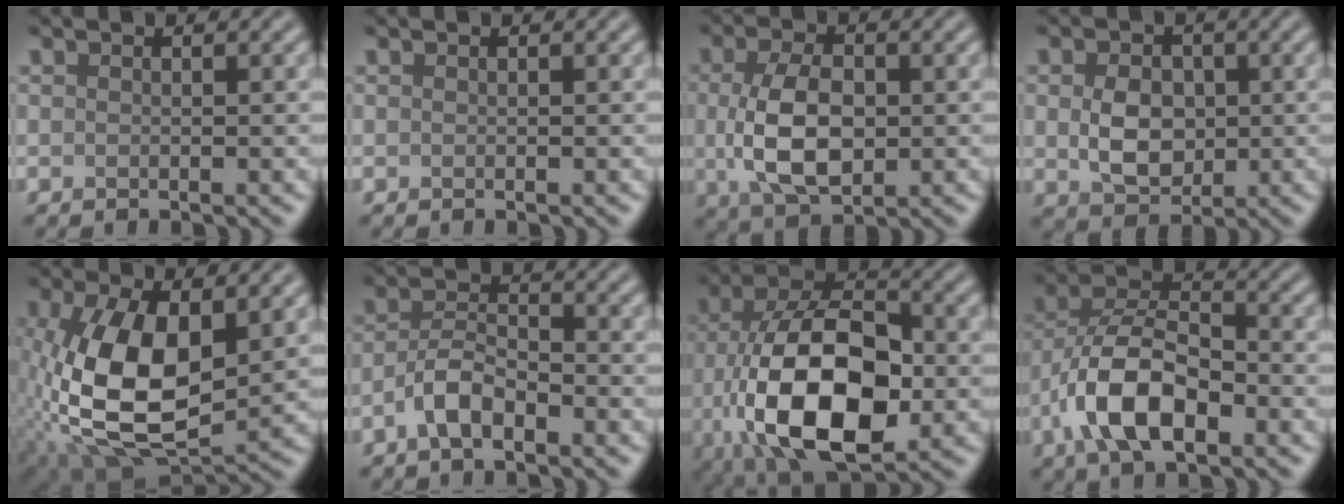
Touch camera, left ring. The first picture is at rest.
{"total": 0.0}
{"total": 6.6, "force": [-0.1, 3.9, 5.3], "torque": [-0.113, -0.005, -0.003]}
{"total": 4.4, "force": [0.1, 3.3, 2.8], "torque": [-0.056, -0.005, 0.002]}
{"total": 10.7, "force": [-0.2, 5.6, 9.1], "torque": [-0.193, -0.001, -0.003]}
{"total": 3.5, "force": [-1.9, 1.6, 2.5], "torque": [-0.044, 0.010, -0.043]}
{"total": 14.3, "force": [-3.6, 7.8, 11.4], "torque": [-0.208, -0.012, -0.070]}
{"total": 8.4, "force": [-3.3, 4.3, 6.4], "torque": [-0.123, 0.012, -0.071]}